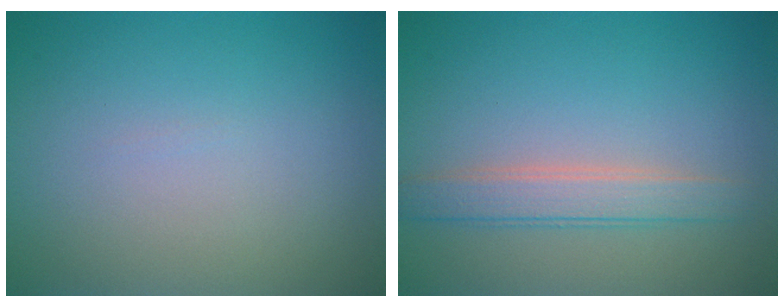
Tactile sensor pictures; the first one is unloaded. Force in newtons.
{"total": 2.8, "press": 2.8, "slide": 0.3}